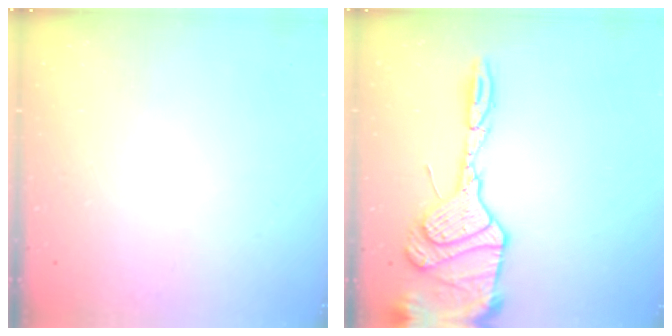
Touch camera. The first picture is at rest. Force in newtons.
{"total": 18.6, "press": 18.4, "slide": 3.1}